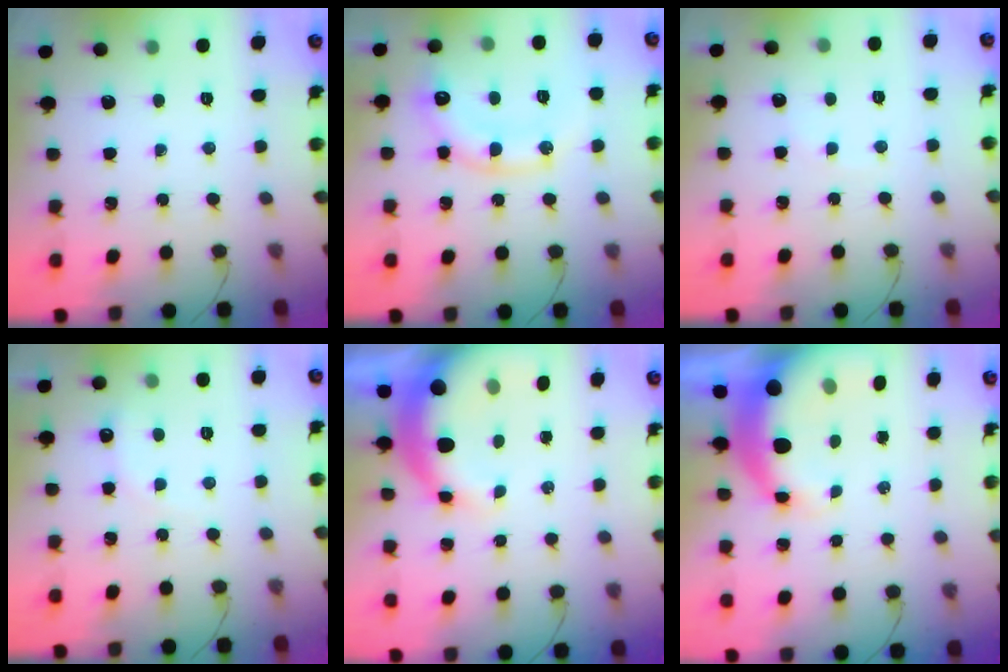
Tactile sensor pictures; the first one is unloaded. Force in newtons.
{"total": 14.4, "press": 14.4, "slide": 1.2}
{"total": 2.7, "press": 2.6, "slide": 0.5}
{"total": 3.0, "press": 2.9, "slide": 0.8}
{"total": 9.7, "press": 9.5, "slide": 1.8}
{"total": 7.1, "press": 6.9, "slide": 1.7}